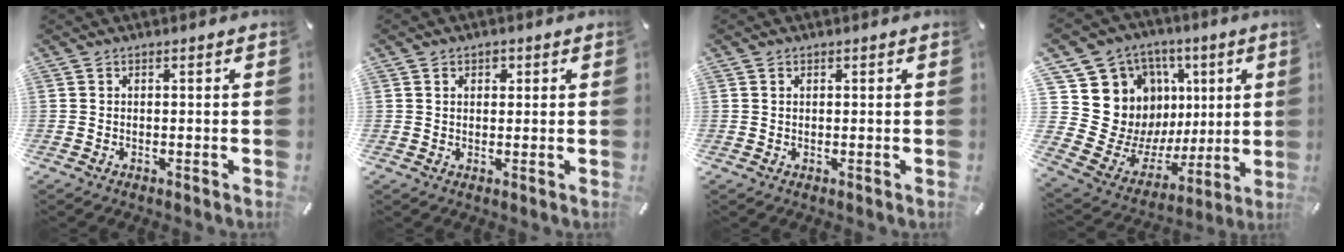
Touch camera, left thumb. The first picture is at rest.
{"total": 2.2, "force": [0.7, 1.9, 0.9], "torque": [-0.005, 0.000, 0.007]}
{"total": 0.7, "force": [0.2, 0.6, 0.3], "torque": [-0.007, 0.003, 0.004]}
{"total": 15.6, "force": [3.9, 14.6, 3.8], "torque": [-0.055, -0.066, 0.112]}